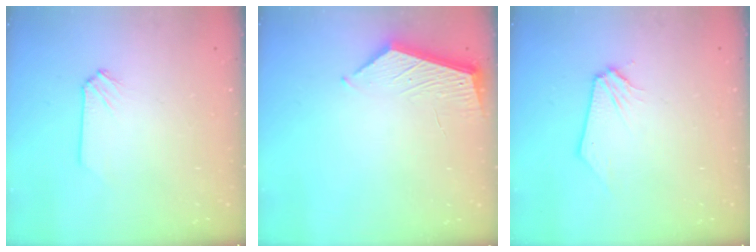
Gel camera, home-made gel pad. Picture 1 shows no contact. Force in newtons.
{"total": 5.4, "press": 5.4, "slide": 0.4}
{"total": 0.0}